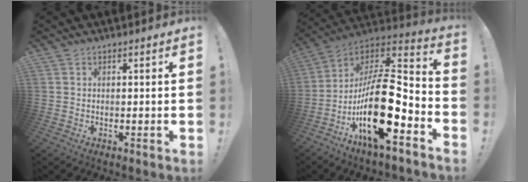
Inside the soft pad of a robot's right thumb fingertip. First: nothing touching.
{"total": 23.7, "force": [-7.2, 8.9, 20.8], "torque": [-0.372, 0.033, -0.119]}